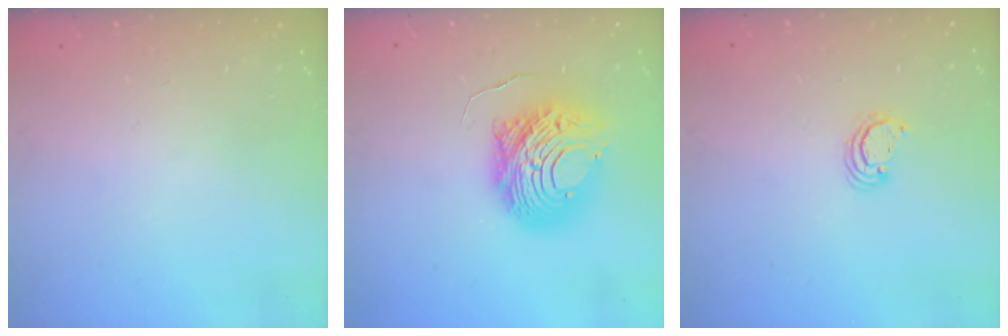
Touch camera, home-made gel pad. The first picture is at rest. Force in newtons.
{"total": 14.1, "press": 14.0, "slide": 1.3}
{"total": 2.4, "press": 2.4, "slide": 0.3}